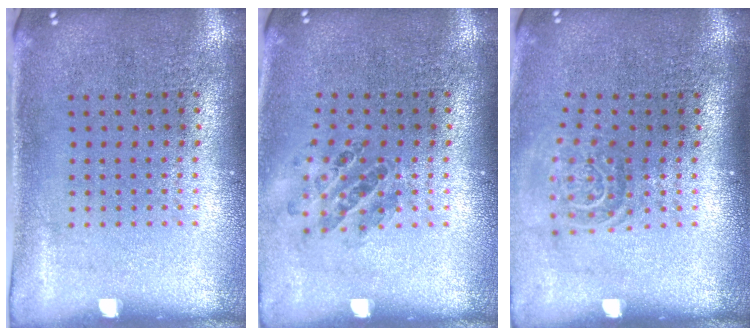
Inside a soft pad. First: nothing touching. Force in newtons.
{"total": 0.8, "press": 0.8, "slide": 0.1}
{"total": 1.5, "press": 1.1, "slide": 1.0}